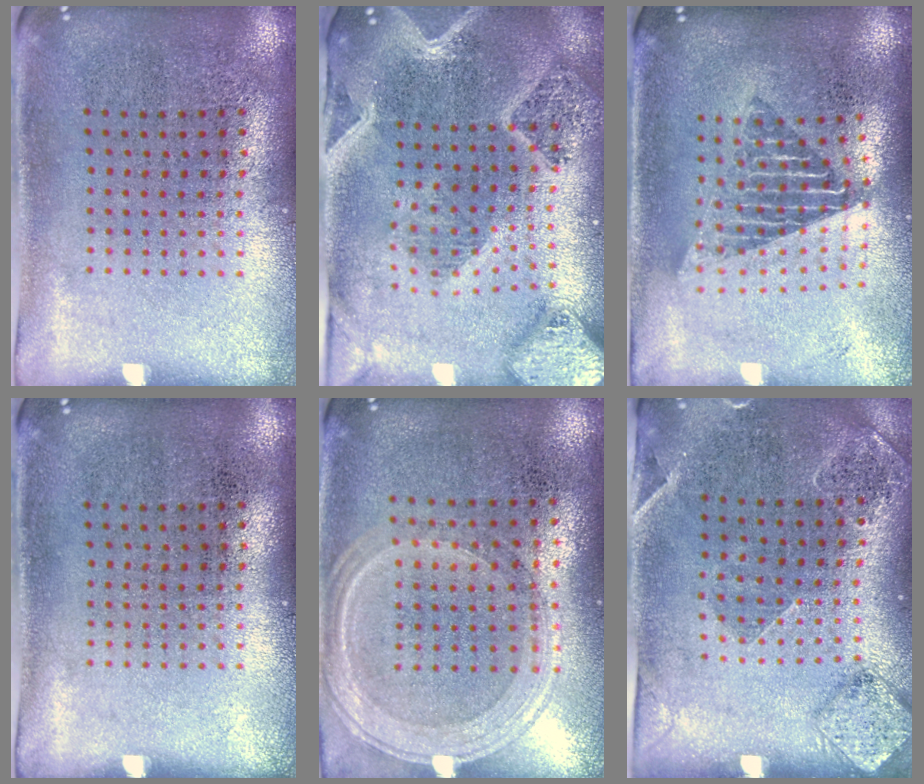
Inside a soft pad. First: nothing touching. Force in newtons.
{"total": 3.3, "press": 2.9, "slide": 1.7}
{"total": 1.7, "press": 1.4, "slide": 1.0}
{"total": 0.0}
{"total": 1.2, "press": 1.2, "slide": 0.4}
{"total": 1.5, "press": 1.5, "slide": 0.4}